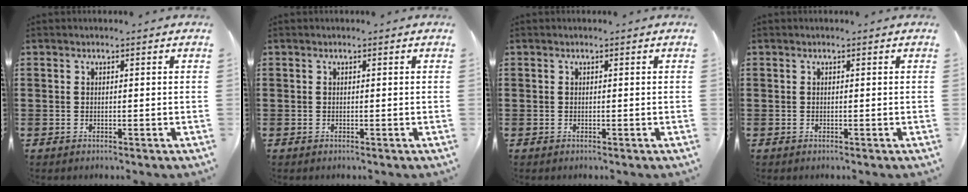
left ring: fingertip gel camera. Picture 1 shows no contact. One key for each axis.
{"total": 0.0}
{"total": 0.0}
{"total": 0.0}